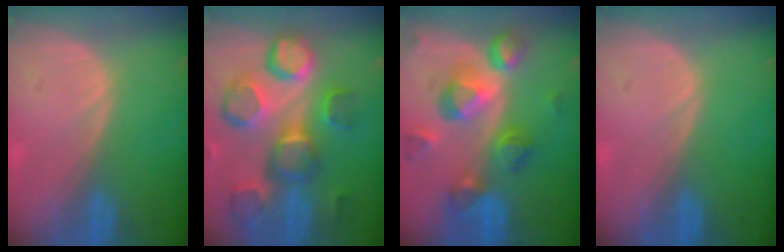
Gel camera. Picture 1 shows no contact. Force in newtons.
{"total": 12.5, "press": 11.1, "slide": 5.7}
{"total": 10.5, "press": 9.4, "slide": 4.7}
{"total": 0.0}